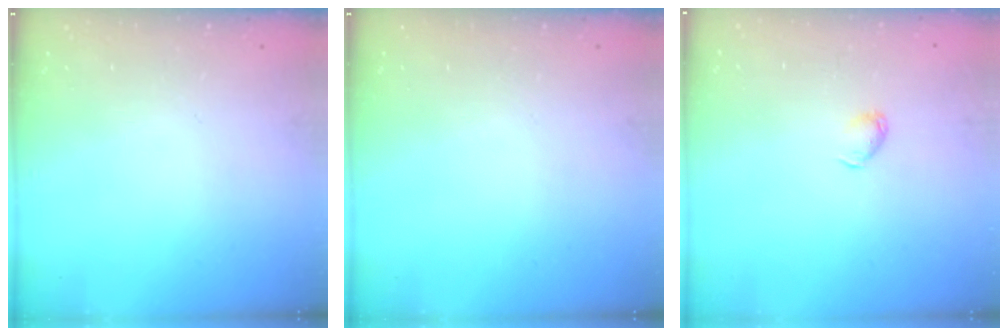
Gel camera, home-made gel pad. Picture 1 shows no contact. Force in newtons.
{"total": 0.0}
{"total": 2.9, "press": 2.8, "slide": 0.6}